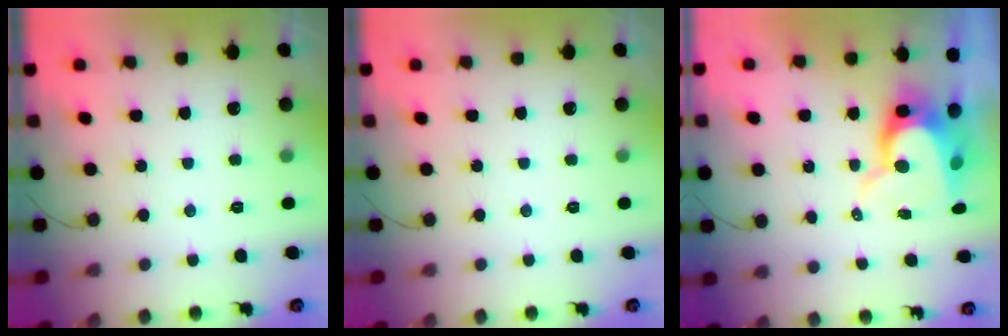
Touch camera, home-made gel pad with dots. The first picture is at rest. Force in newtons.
{"total": 0.0}
{"total": 9.7, "press": 9.7, "slide": 1.0}